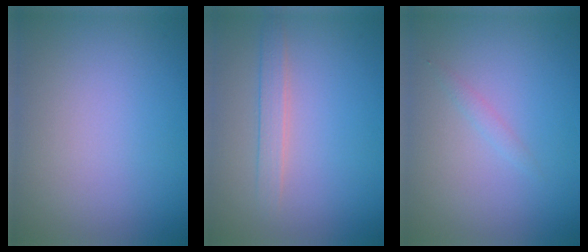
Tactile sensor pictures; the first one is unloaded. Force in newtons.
{"total": 1.8, "press": 1.8, "slide": 0.2}
{"total": 0.7, "press": 0.7, "slide": 0.0}